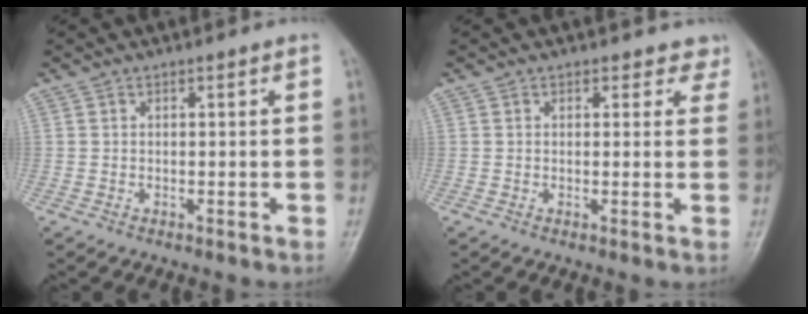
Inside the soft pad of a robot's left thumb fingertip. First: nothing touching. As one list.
[{"total": 3.1, "force": [2.4, 2.0, 0.1], "torque": [0.031, -0.012, 0.011]}]